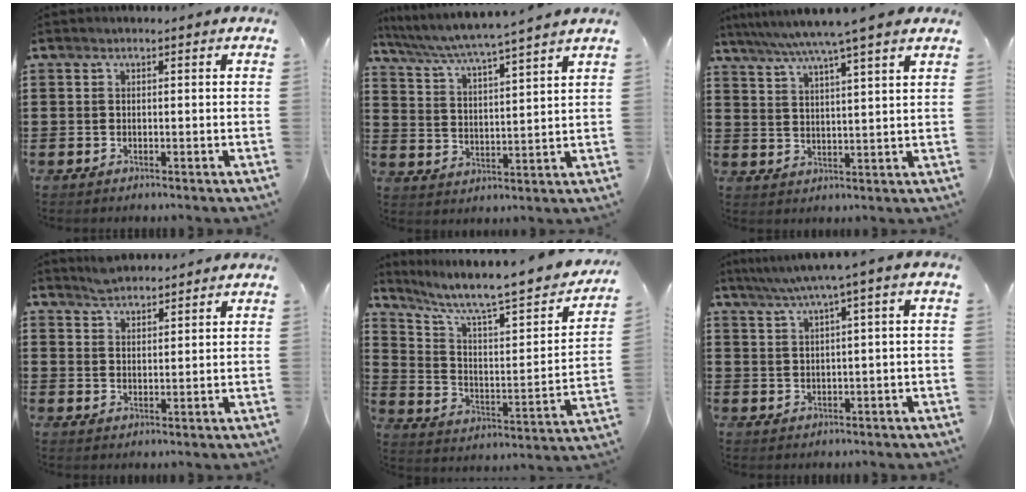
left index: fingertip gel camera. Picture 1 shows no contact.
{"total": 4.4, "force": [4.1, -0.9, 1.5], "torque": [-0.052, -0.033, 0.062]}
{"total": 6.7, "force": [5.5, -1.0, 3.7], "torque": [-0.088, -0.024, 0.093]}
{"total": 2.7, "force": [2.7, 0.4, 0.1], "torque": [-0.010, -0.001, 0.052]}
{"total": 7.9, "force": [6.4, 1.1, 4.5], "torque": [-0.109, -0.053, 0.100]}
{"total": 3.6, "force": [1.2, -0.6, 3.3], "torque": [-0.065, -0.005, 0.016]}